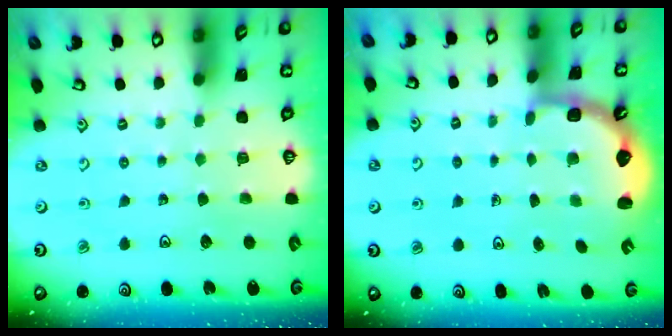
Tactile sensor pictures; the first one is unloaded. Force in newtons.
{"total": 2.5, "press": 2.1, "slide": 1.3}